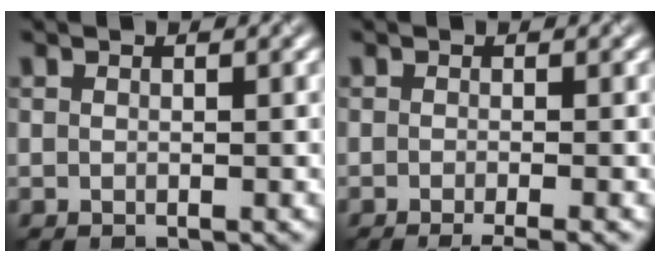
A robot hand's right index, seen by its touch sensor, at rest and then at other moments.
{"total": 3.0, "force": [-2.0, 0.6, 2.2], "torque": [-0.025, 0.002, -0.028]}